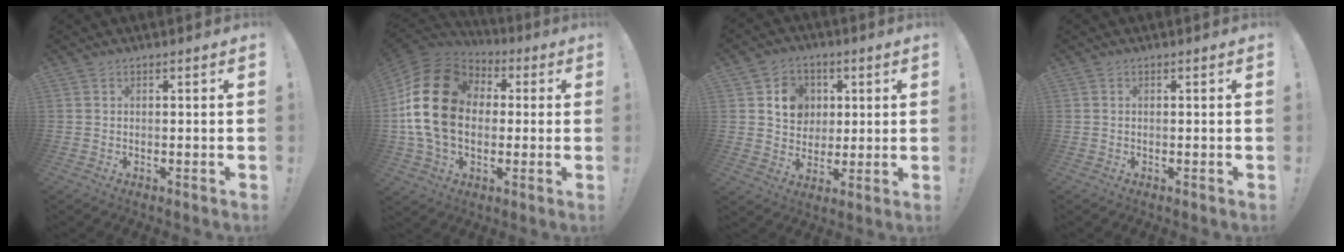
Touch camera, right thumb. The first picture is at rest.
{"total": 22.7, "force": [1.6, 16.3, 15.8], "torque": [-0.300, 0.016, 0.035]}
{"total": 10.3, "force": [3.3, 9.1, 3.6], "torque": [-0.043, -0.014, 0.068]}
{"total": 0.0}